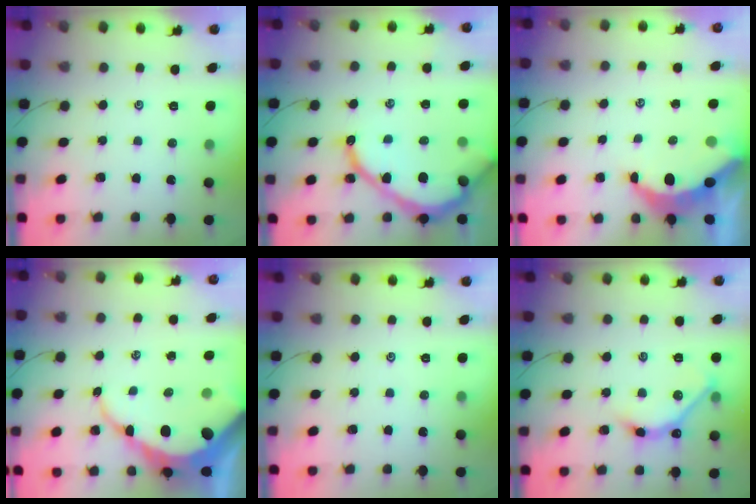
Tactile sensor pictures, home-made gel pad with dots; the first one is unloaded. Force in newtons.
{"total": 16.2, "press": 16.2, "slide": 1.5}
{"total": 7.4, "press": 7.3, "slide": 0.8}
{"total": 15.1, "press": 15.0, "slide": 1.4}
{"total": 0.0}
{"total": 7.4, "press": 7.4, "slide": 0.7}